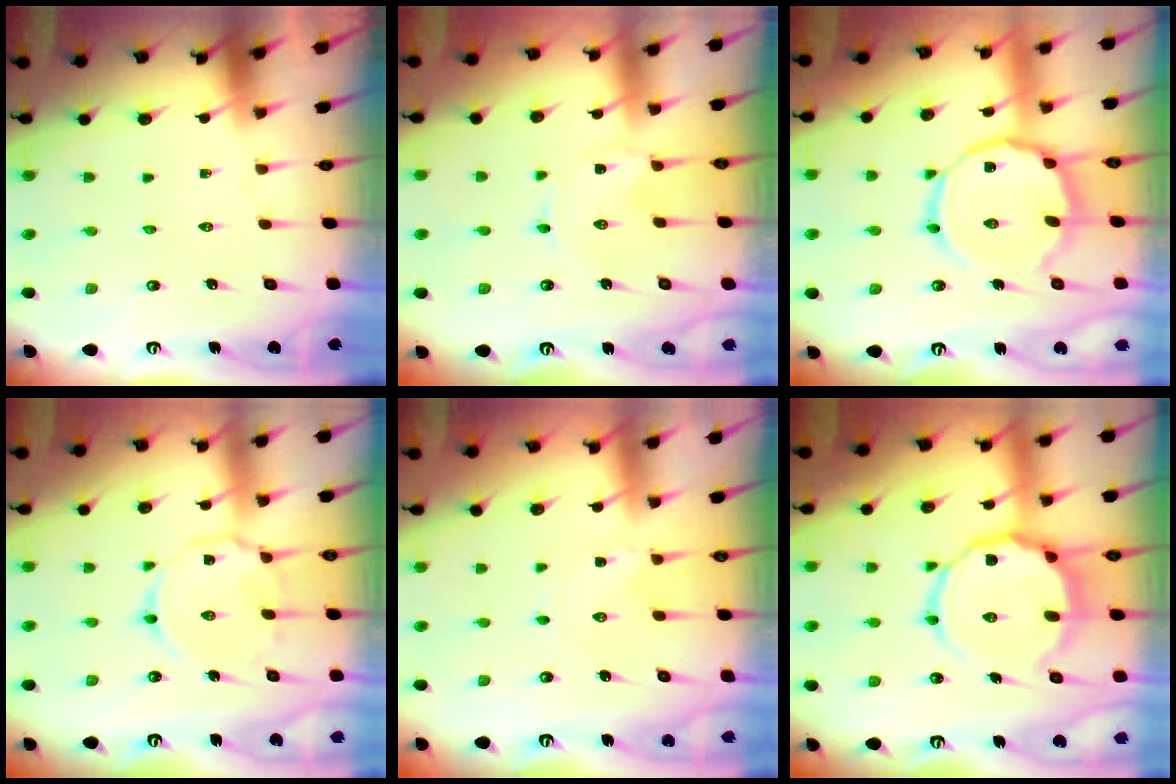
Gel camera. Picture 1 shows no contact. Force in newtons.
{"total": 0.0}
{"total": 13.4, "press": 13.3, "slide": 1.2}
{"total": 8.8, "press": 8.8, "slide": 0.7}
{"total": 1.5, "press": 1.5, "slide": 0.2}
{"total": 13.7, "press": 13.6, "slide": 1.2}